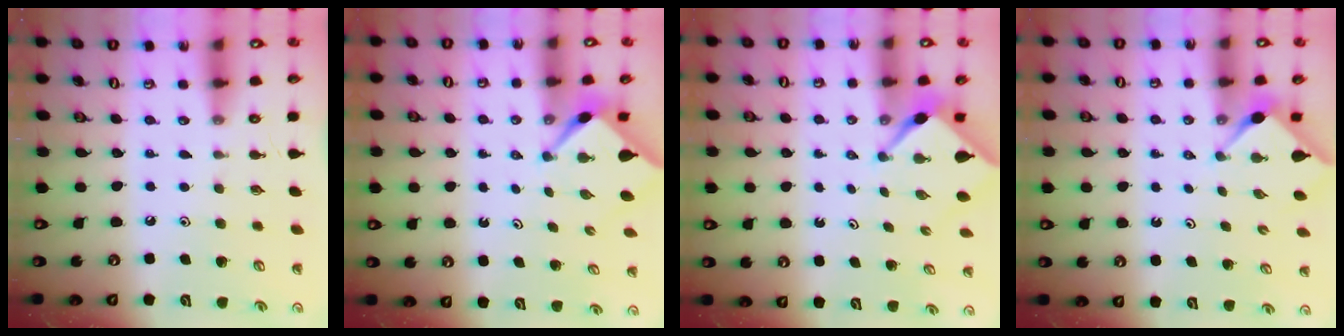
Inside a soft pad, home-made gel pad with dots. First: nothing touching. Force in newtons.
{"total": 2.6, "press": 2.6, "slide": 0.3}
{"total": 2.2, "press": 2.2, "slide": 0.1}
{"total": 2.9, "press": 2.9, "slide": 0.4}